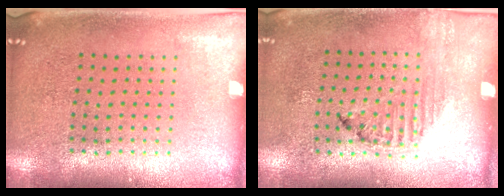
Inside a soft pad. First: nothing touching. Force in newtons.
{"total": 1.3, "press": 1.2, "slide": 0.4}